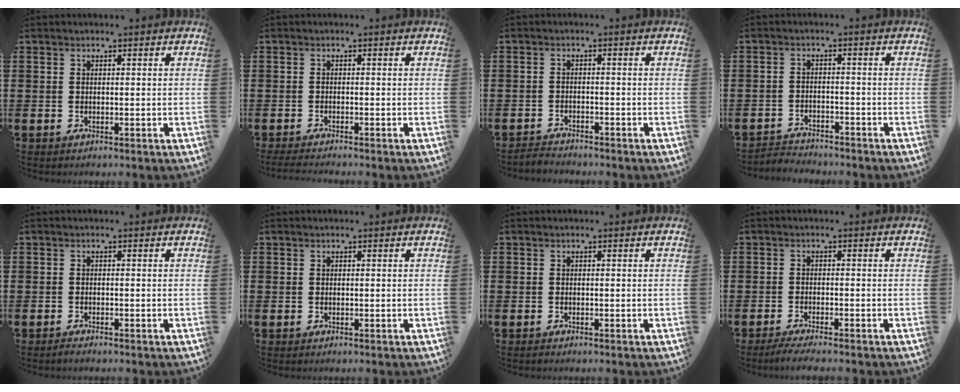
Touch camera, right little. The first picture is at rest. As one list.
[{"total": 1.2, "force": [-0.9, 0.0, 0.7], "torque": [-0.011, -0.001, -0.018]}, {"total": 1.7, "force": [-1.7, 0.1, -0.1], "torque": [-0.003, 0.003, -0.036]}, {"total": 2.3, "force": [-2.3, 0.1, -0.2], "torque": [-0.002, 0.003, -0.049]}, {"total": 0.6, "force": [-0.5, 0.1, 0.3], "torque": [-0.008, -0.003, -0.010]}, {"total": 0.0}, {"total": 0.0}, {"total": 1.8, "force": [-1.5, 0.0, 1.1], "torque": [-0.017, 0.002, -0.028]}]